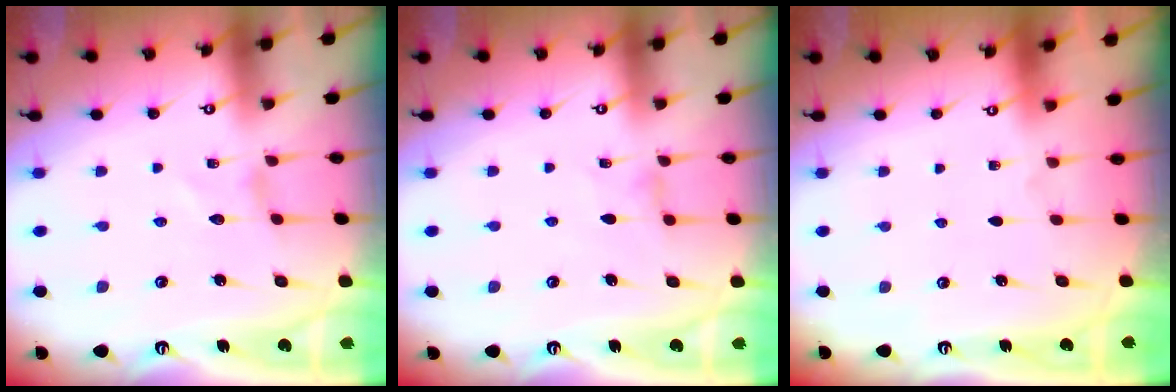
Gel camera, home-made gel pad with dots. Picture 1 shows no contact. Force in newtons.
{"total": 0.8, "press": 0.7, "slide": 0.4}
{"total": 0.0}